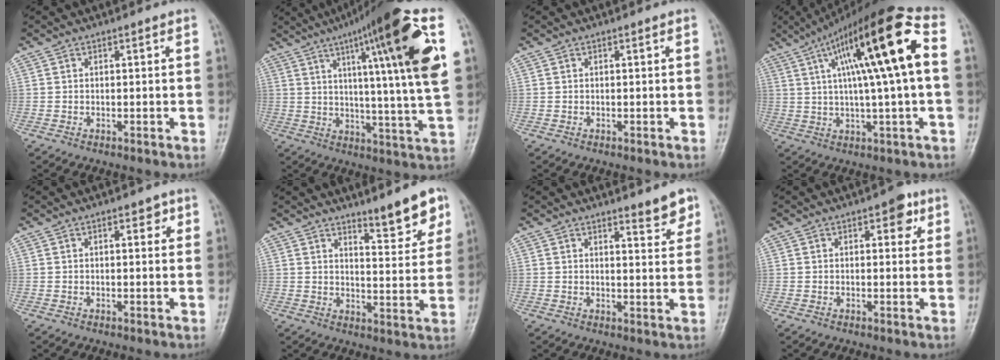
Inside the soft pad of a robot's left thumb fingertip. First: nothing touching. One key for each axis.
{"total": 22.6, "fx": 9.3, "fy": 2.0, "fz": 20.5, "tx": -0.280, "ty": -0.024, "tz": 0.127}
{"total": 0.0}
{"total": 20.0, "fx": 4.2, "fy": 3.0, "fz": 19.3, "tx": -0.326, "ty": 0.037, "tz": 0.061}
{"total": 2.8, "fx": 1.1, "fy": 1.3, "fz": 2.1, "tx": -0.016, "ty": 0.000, "tz": 0.011}
{"total": 8.0, "fx": 5.8, "fy": 1.9, "fz": 5.2, "tx": -0.055, "ty": -0.047, "tz": 0.086}
{"total": 4.2, "fx": 3.2, "fy": 1.0, "fz": 2.4, "tx": -0.016, "ty": -0.026, "tz": 0.042}
{"total": 4.0, "fx": 1.8, "fy": 2.1, "fz": 2.8, "tx": -0.014, "ty": -0.001, "tz": 0.015}